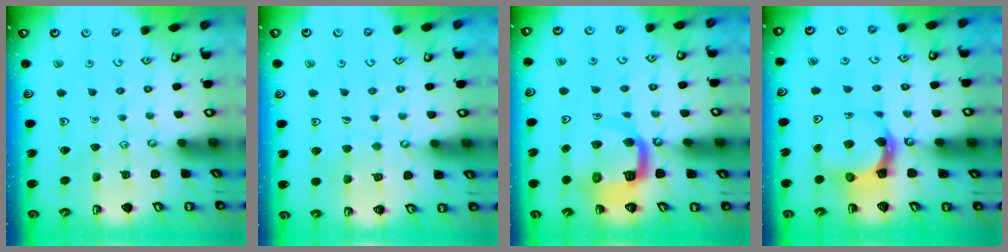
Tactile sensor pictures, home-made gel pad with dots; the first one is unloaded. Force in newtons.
{"total": 4.7, "press": 4.7, "slide": 0.3}
{"total": 10.6, "press": 10.6, "slide": 1.3}
{"total": 4.7, "press": 4.7, "slide": 0.7}